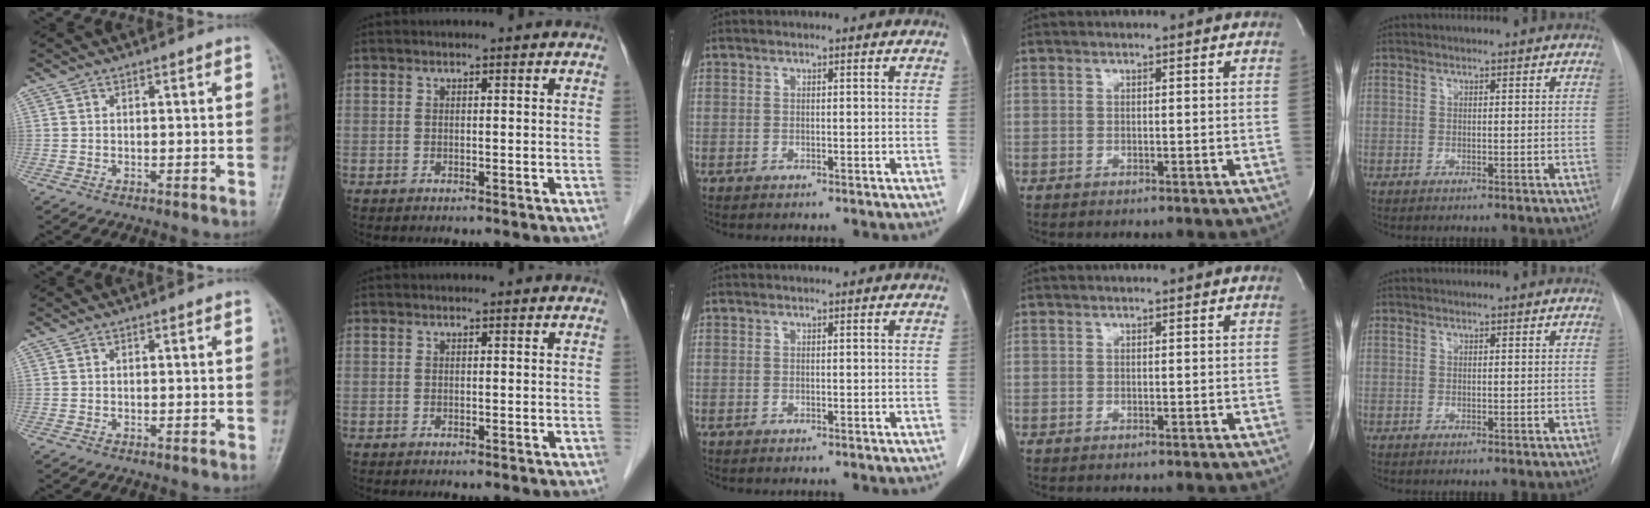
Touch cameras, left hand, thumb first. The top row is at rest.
{}